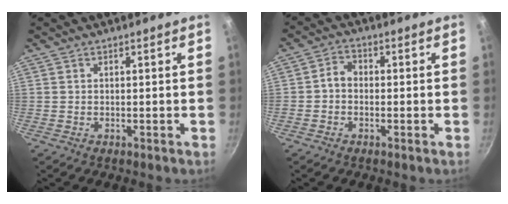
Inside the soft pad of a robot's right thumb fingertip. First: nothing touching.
{"total": 3.0, "force": [-0.6, 2.4, 1.8], "torque": [-0.025, 0.017, -0.021]}